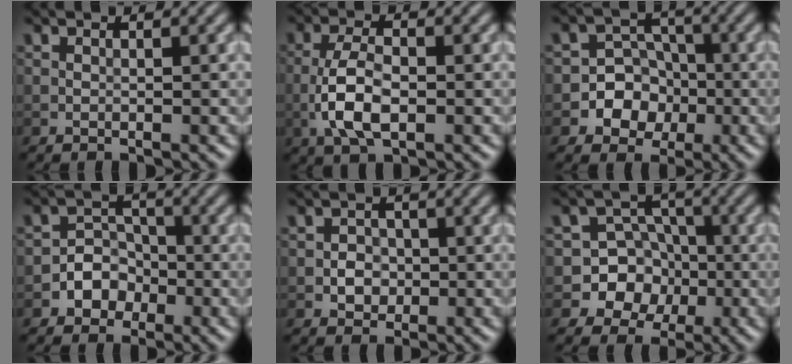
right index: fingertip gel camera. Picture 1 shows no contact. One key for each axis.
{"total": 4.6, "fx": -1.3, "fy": 2.1, "fz": 3.9, "tx": -0.081, "ty": 0.002, "tz": -0.031}
{"total": 5.7, "fx": -1.8, "fy": 5.2, "fz": 1.5, "tx": 0.011, "ty": 0.018, "tz": -0.053}
{"total": 3.4, "fx": -1.4, "fy": 2.9, "fz": 1.1, "tx": 0.011, "ty": 0.013, "tz": -0.040}
{"total": 2.0, "fx": -0.4, "fy": 1.8, "fz": 0.8, "tx": -0.005, "ty": 0.001, "tz": -0.011}
{"total": 8.1, "fx": -2.6, "fy": 7.5, "fz": 1.6, "tx": -0.006, "ty": 0.010, "tz": -0.071}